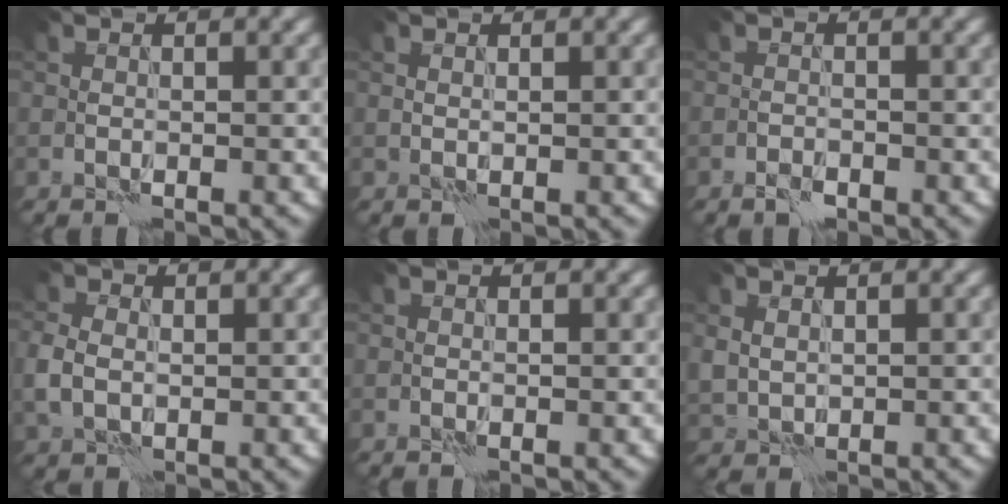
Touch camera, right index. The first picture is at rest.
{"total": 0.0}
{"total": 1.3, "force": [-1.0, 0.5, 0.6], "torque": [-0.010, 0.002, -0.021]}
{"total": 2.9, "force": [-0.2, 2.2, 1.8], "torque": [-0.045, 0.002, -0.007]}
{"total": 0.0}
{"total": 1.5, "force": [0.6, 1.2, 0.7], "torque": [-0.018, -0.001, 0.016]}